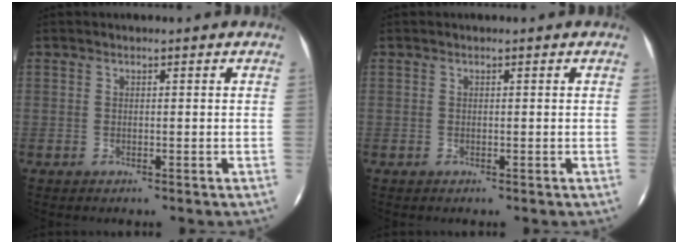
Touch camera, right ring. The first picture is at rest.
{"total": 0.0}